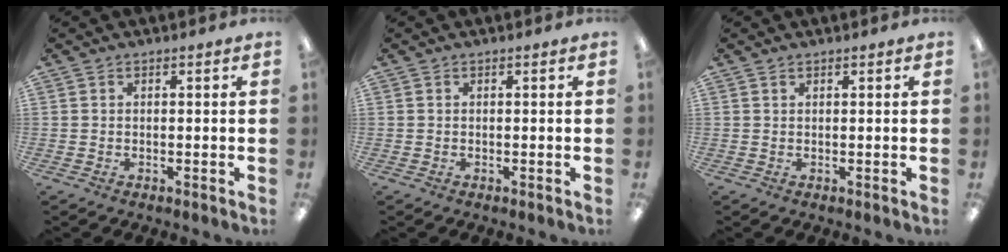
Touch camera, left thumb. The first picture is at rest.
{"total": 0.0}
{"total": 0.7, "force": [0.5, 0.3, 0.4], "torque": [-0.008, 0.001, 0.010]}